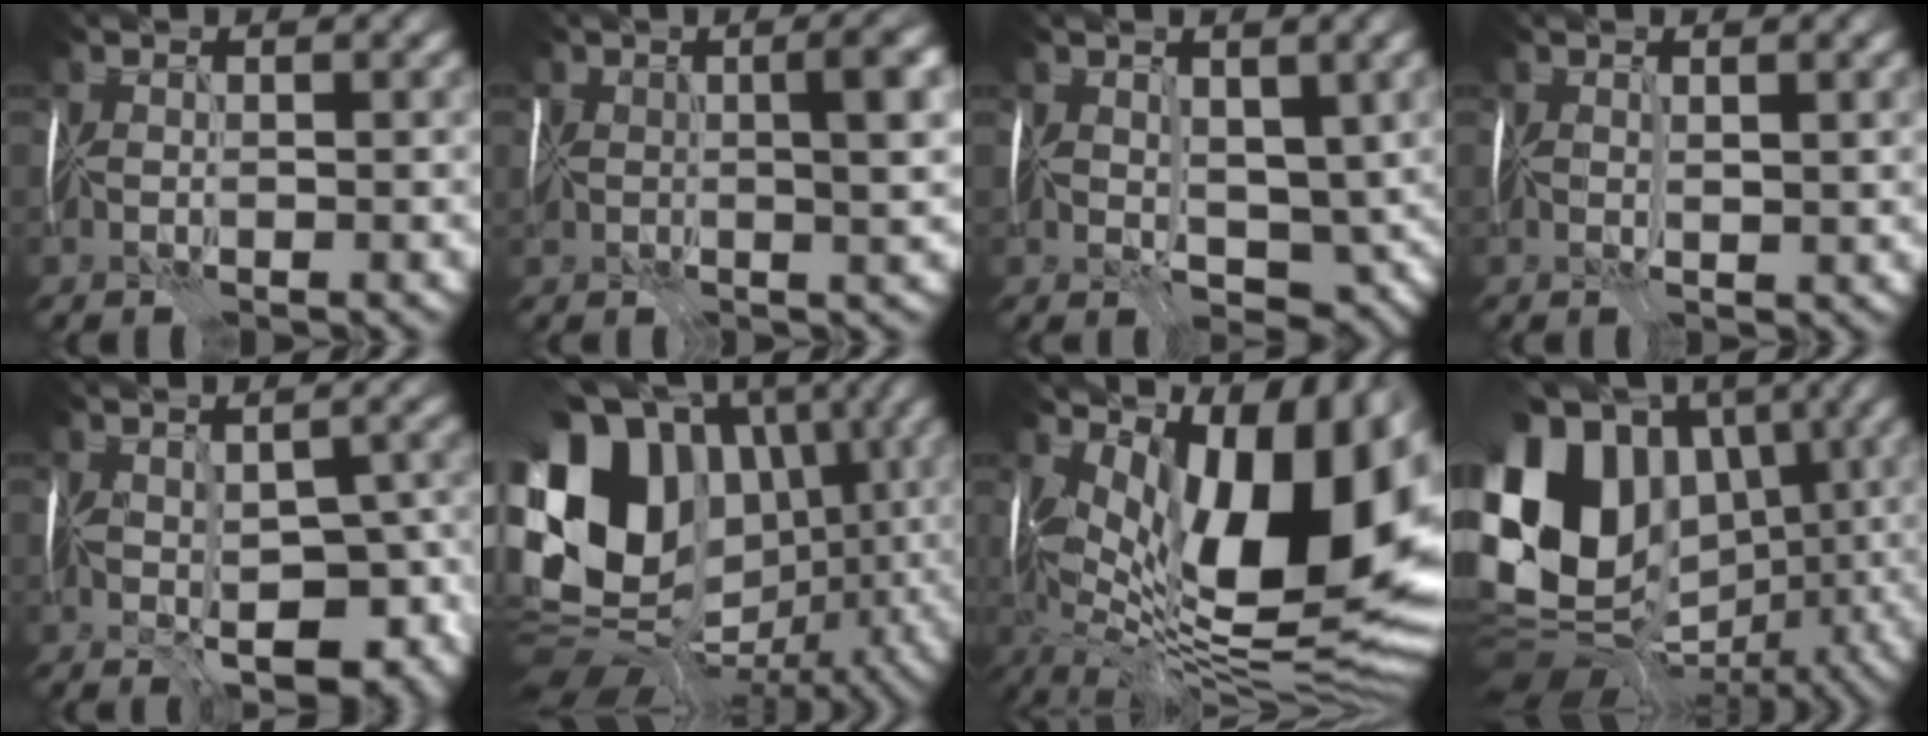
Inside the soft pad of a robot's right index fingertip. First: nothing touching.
{"total": 5.0, "force": [0.6, 1.9, 4.6], "torque": [-0.050, 0.012, 0.011]}
{"total": 6.1, "force": [-0.3, 4.1, 4.5], "torque": [-0.078, -0.015, 0.009]}
{"total": 0.9, "force": [0.1, 0.1, 0.9], "torque": [-0.020, 0.002, 0.006]}
{"total": 10.2, "force": [-3.6, 5.2, 8.0], "torque": [-0.127, -0.018, -0.033]}
{"total": 17.6, "force": [1.6, 14.3, 10.1], "torque": [-0.209, 0.023, 0.046]}
{"total": 16.4, "force": [3.0, 8.0, 14.1], "torque": [-0.212, 0.011, 0.061]}
{"total": 15.8, "force": [0.7, 13.0, 9.0], "torque": [-0.199, 0.021, 0.018]}